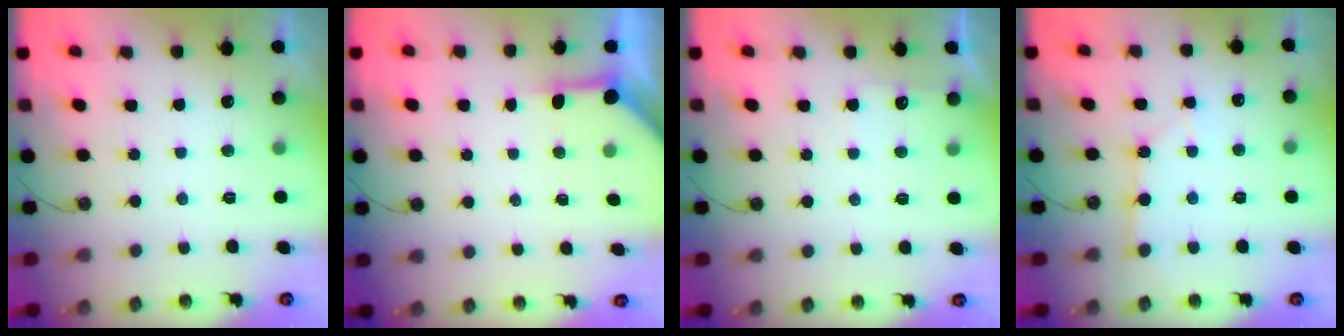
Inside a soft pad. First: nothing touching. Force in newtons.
{"total": 3.9, "press": 3.9, "slide": 0.4}
{"total": 4.3, "press": 4.3, "slide": 0.4}
{"total": 2.1, "press": 2.1, "slide": 0.3}